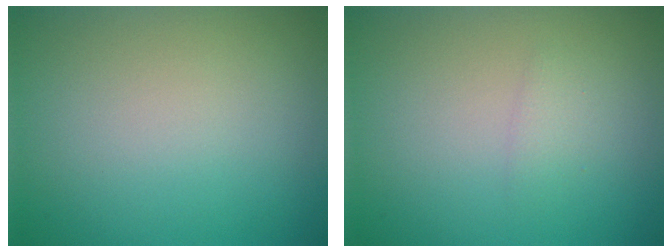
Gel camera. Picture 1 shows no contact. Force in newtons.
{"total": 1.0, "press": 1.0, "slide": 0.1}